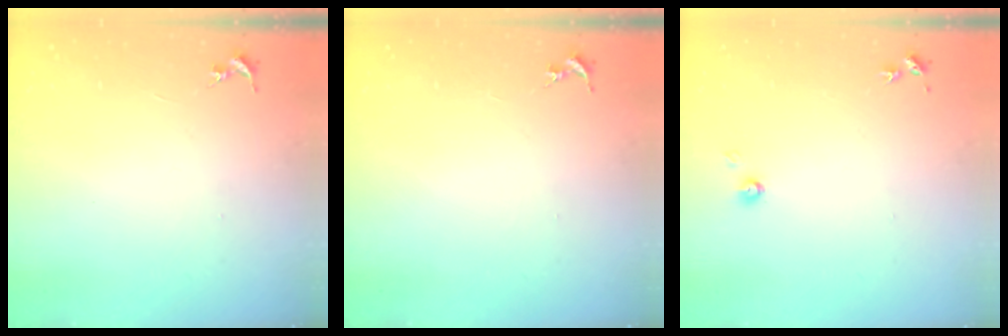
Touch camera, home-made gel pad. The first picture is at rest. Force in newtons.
{"total": 0.0}
{"total": 3.2, "press": 3.2, "slide": 0.3}